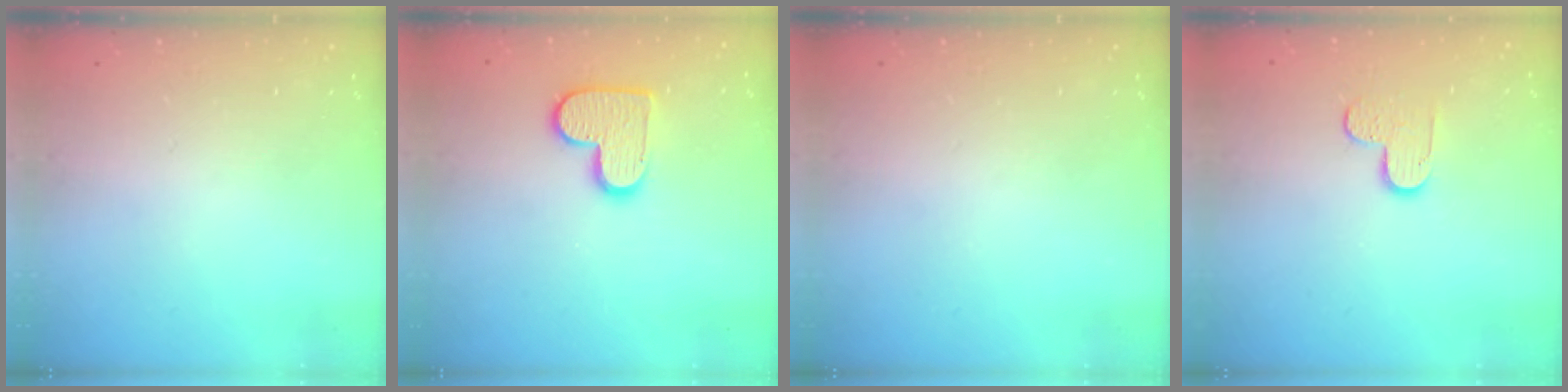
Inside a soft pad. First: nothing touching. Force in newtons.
{"total": 11.9, "press": 11.9, "slide": 0.6}
{"total": 0.0}
{"total": 4.9, "press": 4.9, "slide": 0.2}